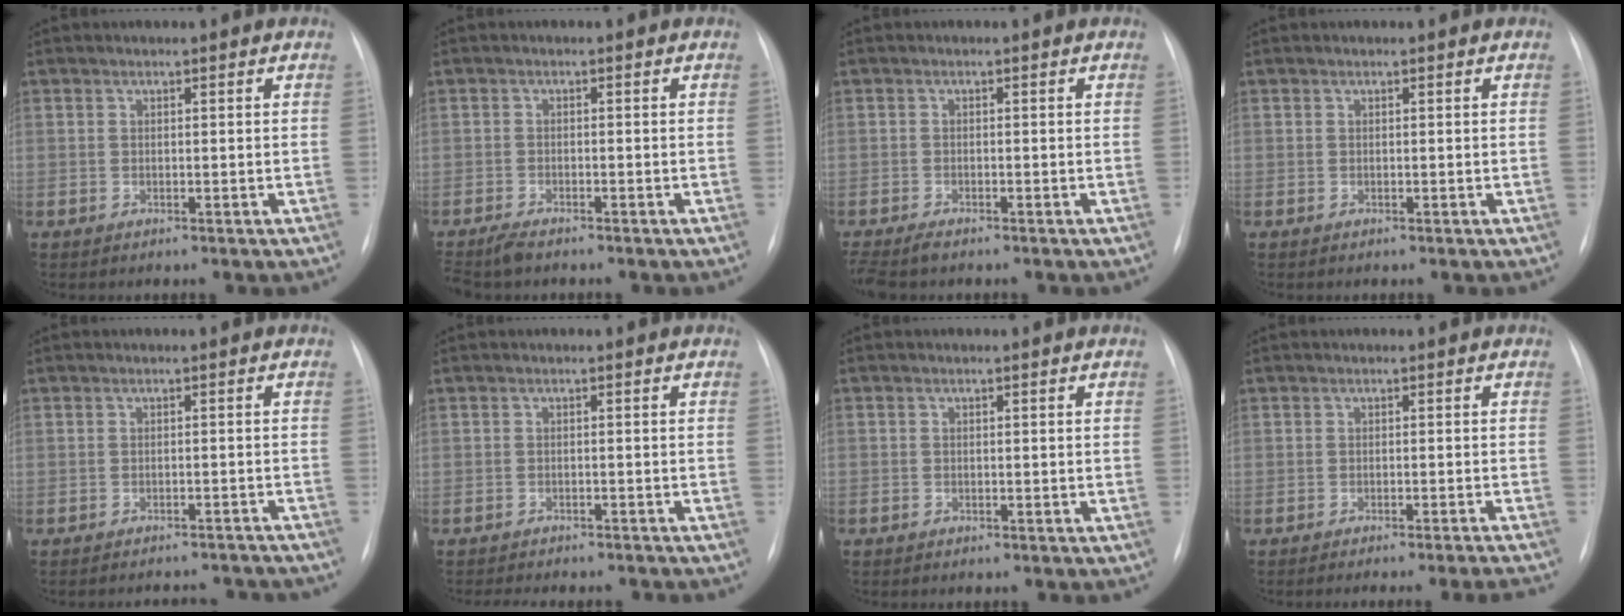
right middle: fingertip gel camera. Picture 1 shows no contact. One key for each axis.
{"total": 3.6, "fx": -3.1, "fy": 0.8, "fz": 1.6, "tx": -0.030, "ty": -0.010, "tz": -0.052}
{"total": 3.8, "fx": -3.1, "fy": 0.9, "fz": 1.9, "tx": -0.035, "ty": -0.010, "tz": -0.050}
{"total": 0.0}
{"total": 10.7, "fx": -10.2, "fy": 2.4, "fz": 2.3, "tx": -0.025, "ty": 0.017, "tz": -0.102}
{"total": 9.2, "fx": -8.3, "fy": 2.7, "fz": 2.8, "tx": -0.044, "ty": -0.001, "tz": -0.100}
{"total": 1.2, "fx": -0.9, "fy": 0.7, "fz": 0.2, "tx": -0.008, "ty": 0.003, "tz": -0.013}
{"total": 9.7, "fx": -9.0, "fy": -1.6, "fz": 3.3, "tx": -0.011, "ty": -0.018, "tz": -0.112}